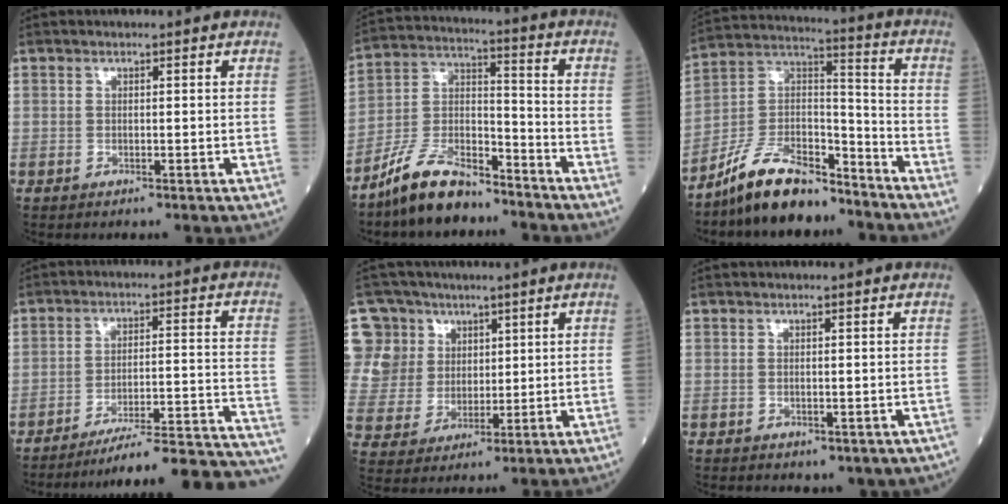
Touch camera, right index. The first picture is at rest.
{"total": 11.5, "force": [-9.6, 3.4, 5.3], "torque": [-0.105, 0.013, -0.186]}
{"total": 13.3, "force": [-11.2, 4.3, 5.8], "torque": [-0.106, 0.030, -0.208]}
{"total": 23.7, "force": [-22.6, -1.3, 7.1], "torque": [-0.030, -0.002, -0.302]}
{"total": 15.3, "force": [6.6, 13.7, 2.2], "torque": [-0.086, 0.058, 0.144]}
{"total": 2.7, "force": [-1.2, 1.7, 1.7], "torque": [-0.022, 0.002, -0.005]}